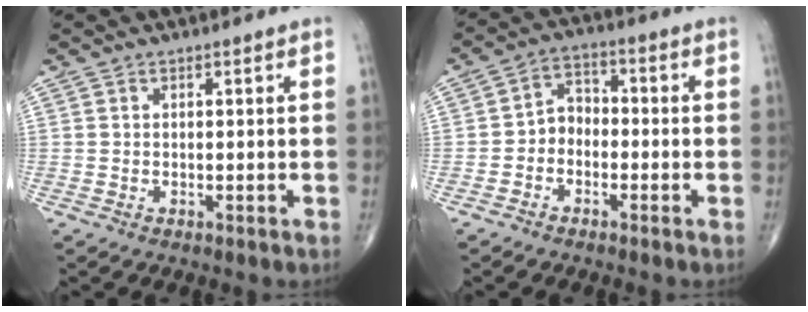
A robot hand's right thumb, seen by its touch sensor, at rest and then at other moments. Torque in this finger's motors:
{"motor_torque": [0.06, 0.04, 0.04, -0.03, 0.01]}